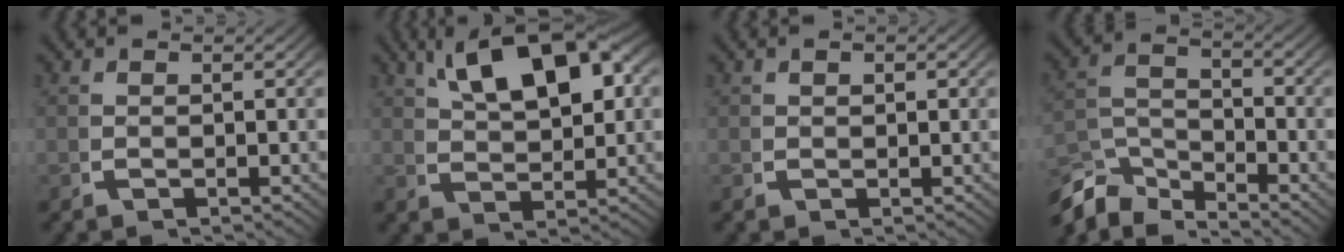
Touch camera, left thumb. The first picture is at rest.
{"total": 10.5, "force": [4.0, 5.7, 7.9], "torque": [-0.110, 0.010, 0.069]}
{"total": 0.8, "force": [0.4, 0.6, 0.4], "torque": [-0.006, -0.003, 0.009]}
{"total": 6.5, "force": [-4.0, 3.7, 3.7], "torque": [-0.059, -0.021, -0.066]}